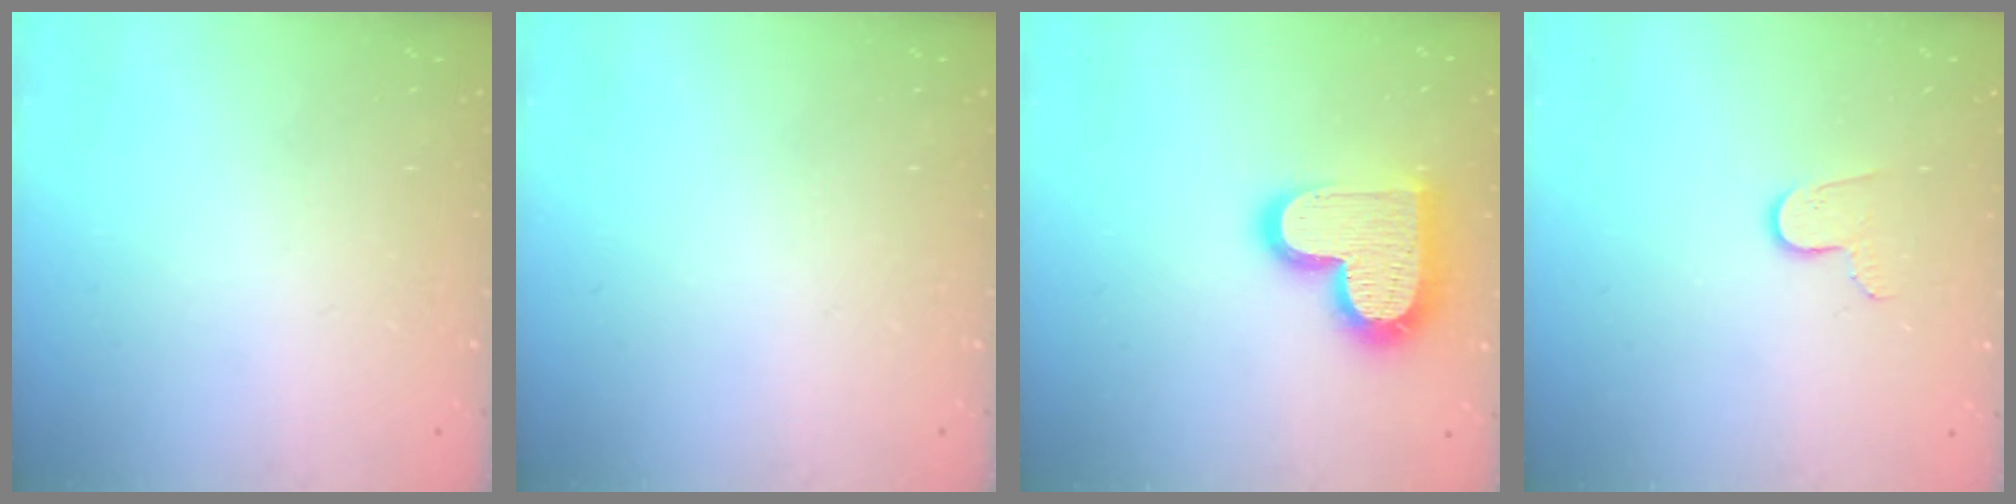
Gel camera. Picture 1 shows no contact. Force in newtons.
{"total": 0.0}
{"total": 17.8, "press": 17.8, "slide": 1.1}
{"total": 6.0, "press": 6.0, "slide": 0.6}